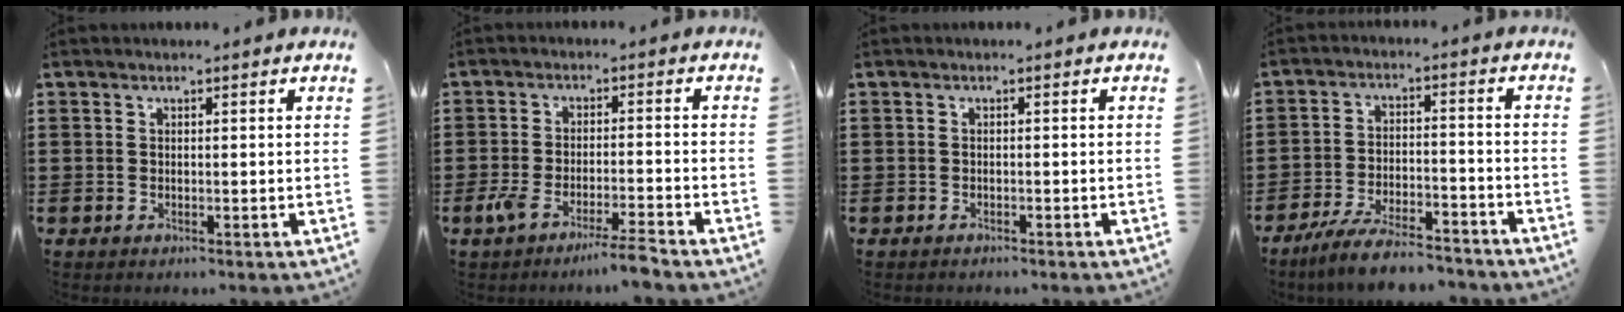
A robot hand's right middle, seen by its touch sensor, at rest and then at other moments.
{"total": 4.9, "force": [-3.8, -0.1, 3.0], "torque": [-0.061, -0.010, -0.073]}
{"total": 0.6, "force": [-0.5, 0.2, -0.1], "torque": [0.001, 0.002, -0.012]}
{"total": 7.1, "force": [-6.4, 0.8, 3.0], "torque": [-0.061, 0.002, -0.123]}